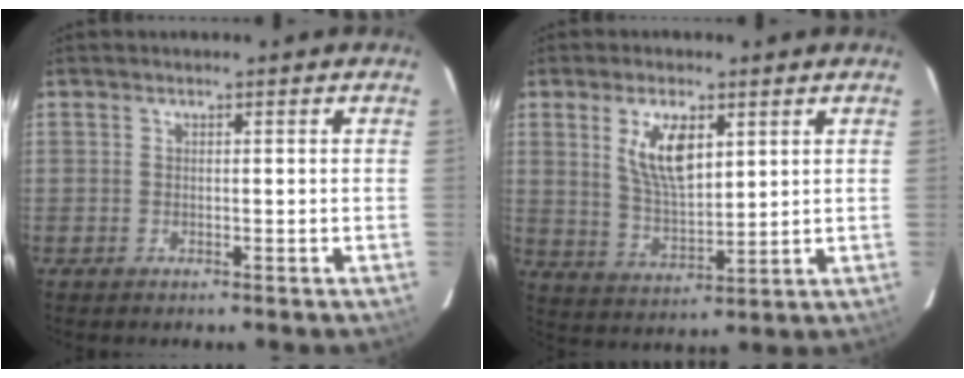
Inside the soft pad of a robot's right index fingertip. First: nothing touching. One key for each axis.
{"total": 9.3, "fx": 3.6, "fy": 4.1, "fz": 7.5, "tx": -0.140, "ty": 0.001, "tz": 0.079}